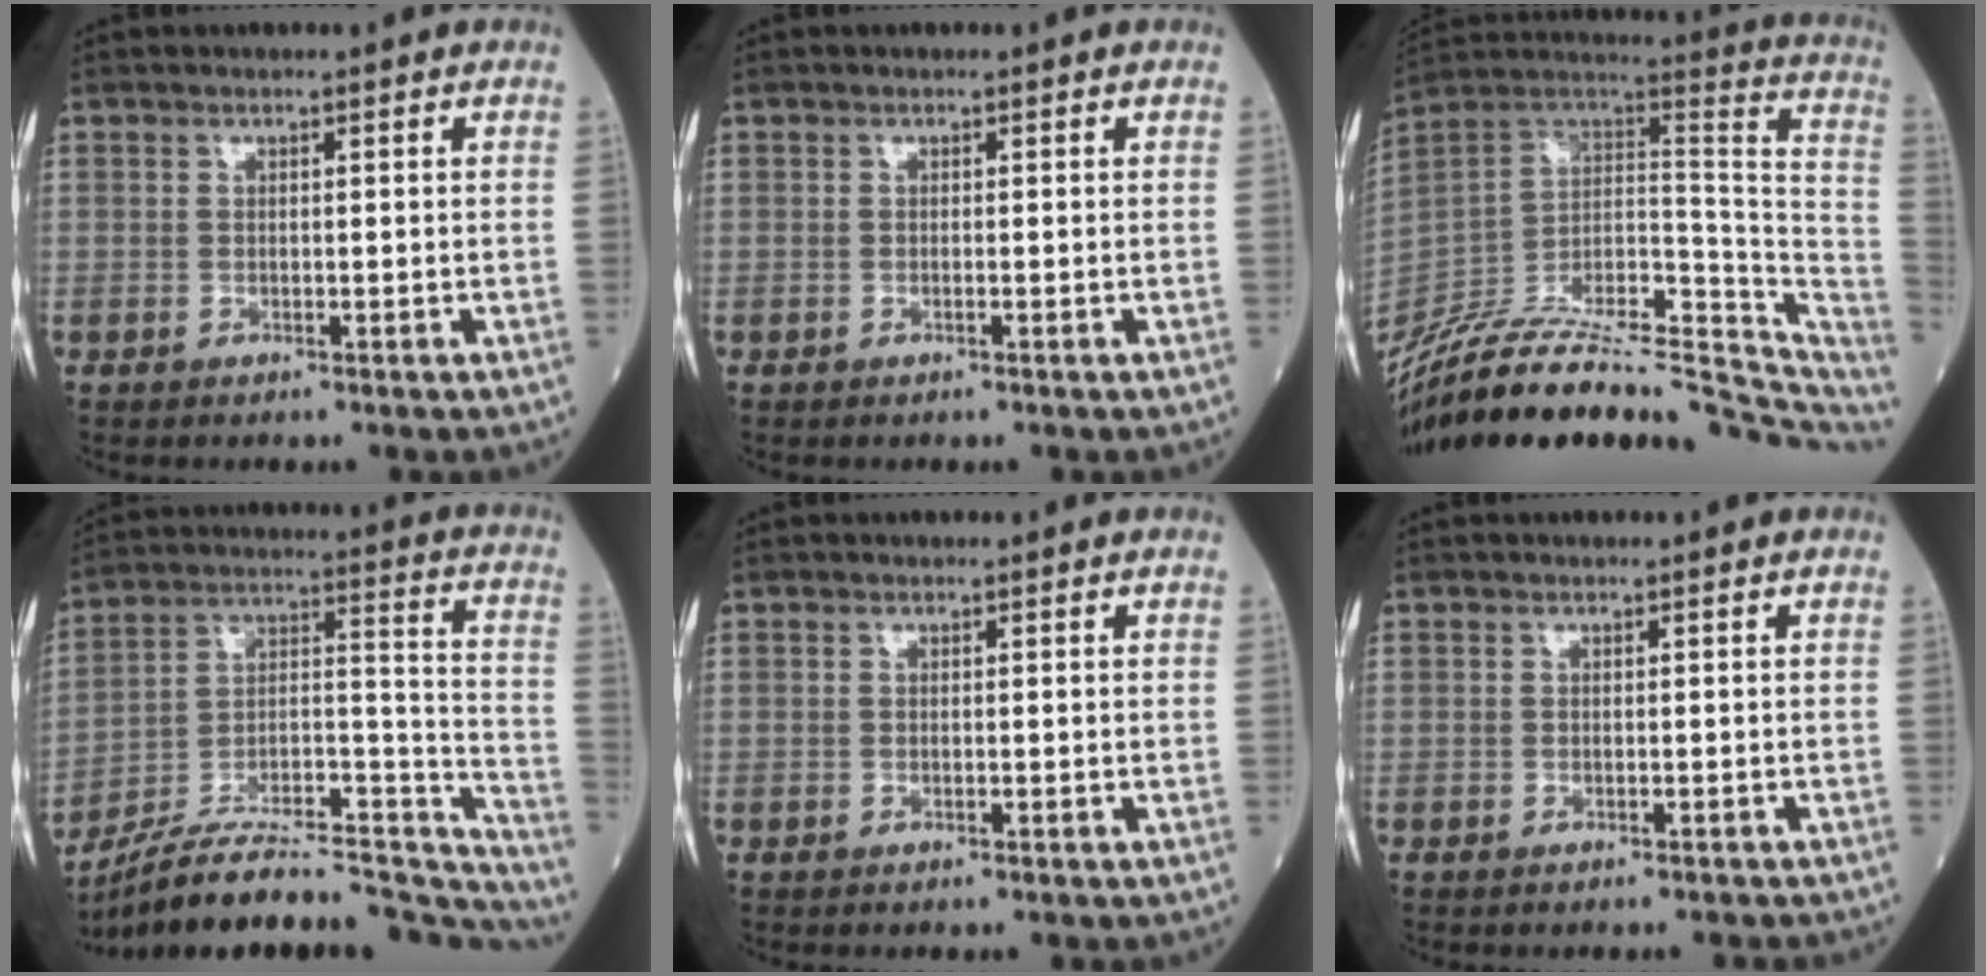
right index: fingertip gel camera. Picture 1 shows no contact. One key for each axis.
{"total": 0.0}
{"total": 33.8, "fx": -28.1, "fy": 8.9, "fz": 16.6, "tx": -0.241, "ty": -0.015, "tz": -0.410}
{"total": 29.6, "fx": -27.2, "fy": 4.6, "fz": 10.8, "tx": -0.125, "ty": 0.022, "tz": -0.406}
{"total": 0.0}
{"total": 1.2, "fx": -1.2, "fy": 0.3, "fz": 0.1, "tx": 0.000, "ty": -0.001, "tz": -0.020}